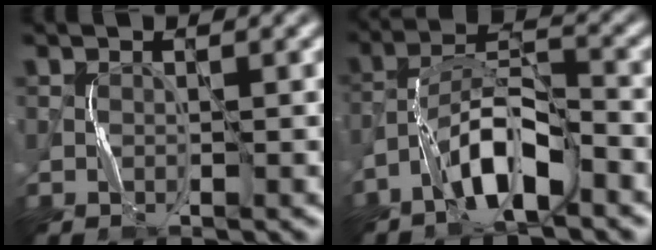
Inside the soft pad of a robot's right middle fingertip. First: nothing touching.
{"total": 6.2, "force": [-3.8, 1.8, 4.6], "torque": [-0.086, 0.016, -0.073]}